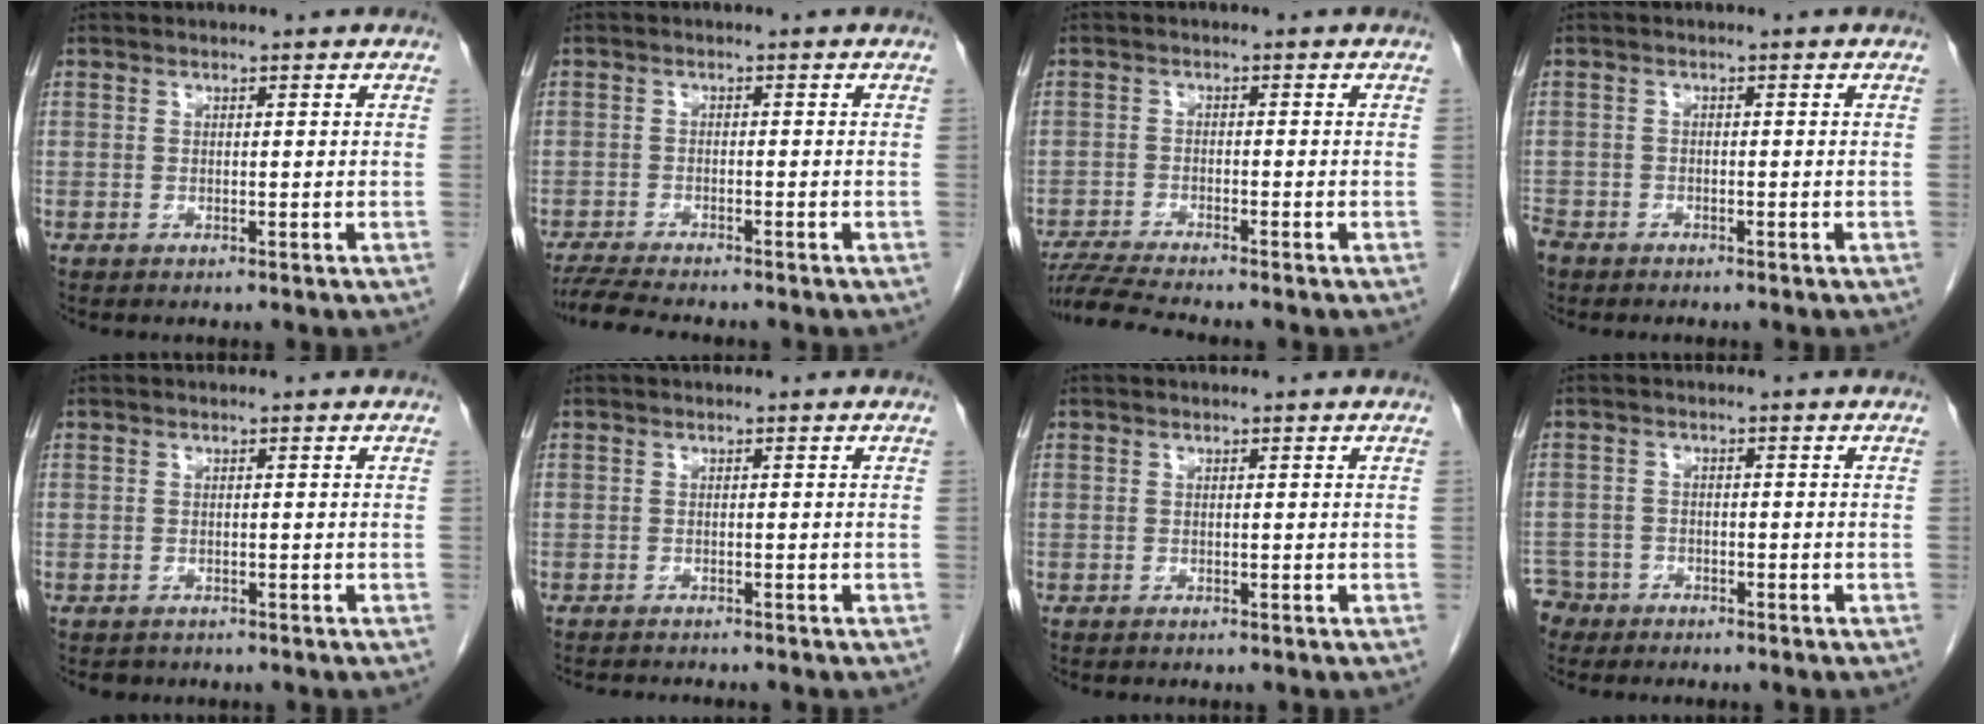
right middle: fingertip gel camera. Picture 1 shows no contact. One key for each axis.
{"total": 6.6, "fx": -5.9, "fy": 0.5, "fz": 2.8, "tx": -0.048, "ty": -0.018, "tz": -0.099}
{"total": 6.0, "fx": -5.5, "fy": -0.8, "fz": 2.2, "tx": -0.039, "ty": -0.023, "tz": -0.099}
{"total": 3.6, "fx": -2.9, "fy": 2.0, "fz": 0.9, "tx": -0.023, "ty": -0.003, "tz": -0.054}
{"total": 1.2, "fx": -1.0, "fy": 0.8, "fz": 0.0, "tx": -0.009, "ty": 0.000, "tz": -0.012}
{"total": 3.1, "fx": -3.0, "fy": 0.3, "fz": 0.9, "tx": -0.009, "ty": -0.008, "tz": -0.041}
{"total": 0.0}
{"total": 4.6, "fx": -3.7, "fy": 2.6, "fz": -0.6, "tx": 0.007, "ty": 0.002, "tz": -0.073}